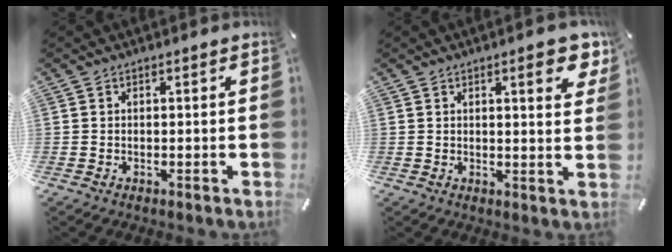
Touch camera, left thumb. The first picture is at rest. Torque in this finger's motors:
{"motor_torque": [0.20, -0.40, 0.26, 0.11, 0.01]}